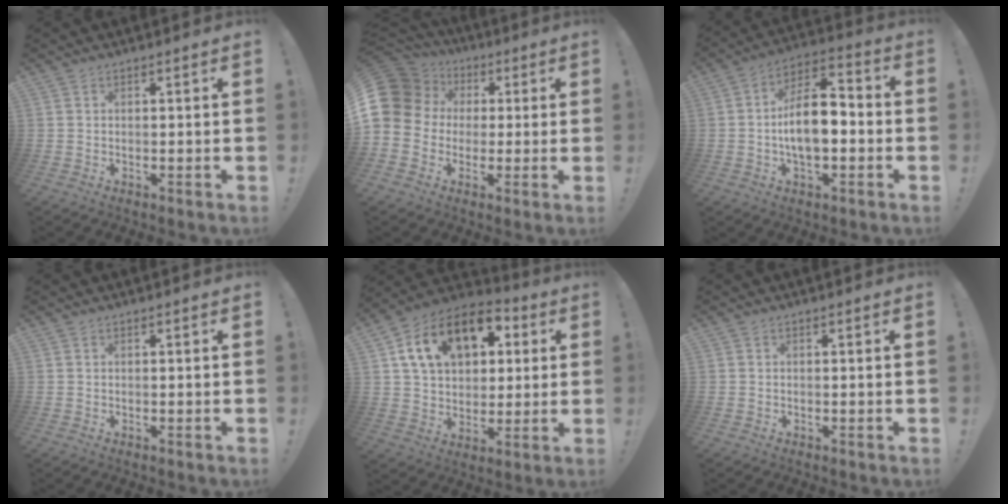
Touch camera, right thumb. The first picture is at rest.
{"total": 14.1, "force": [2.2, 12.2, 6.7], "torque": [-0.130, 0.004, 0.049]}
{"total": 12.7, "force": [-2.1, 6.7, 10.6], "torque": [-0.190, 0.012, -0.040]}
{"total": 0.0}
{"total": 17.4, "force": [7.4, 11.7, 10.6], "torque": [-0.172, -0.016, 0.137]}
{"total": 0.0}